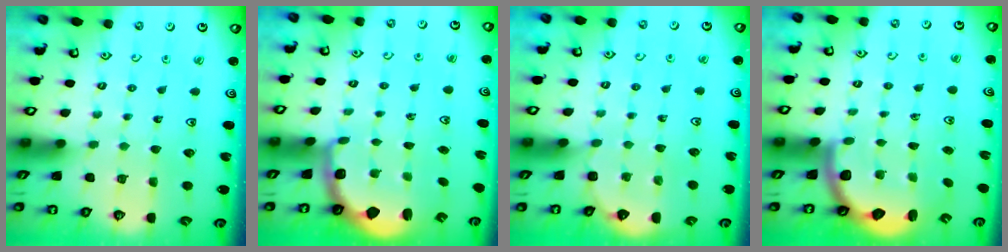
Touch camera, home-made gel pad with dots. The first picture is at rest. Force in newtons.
{"total": 2.4, "press": 1.2, "slide": 2.1}
{"total": 3.1, "press": 3.1, "slide": 0.2}
{"total": 2.8, "press": 2.2, "slide": 1.8}